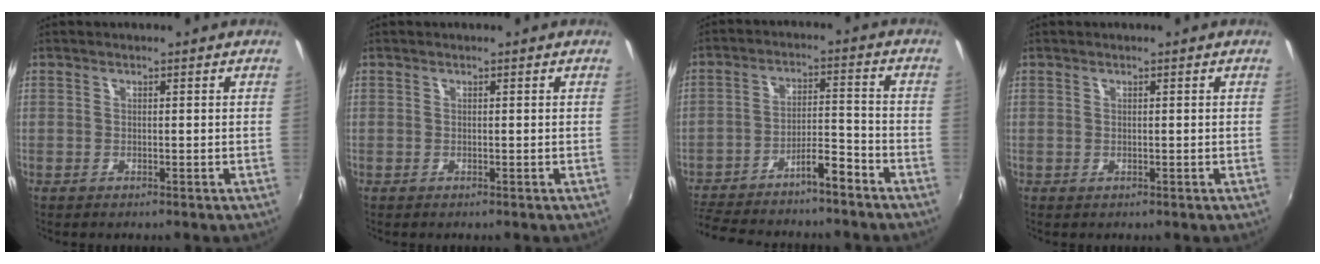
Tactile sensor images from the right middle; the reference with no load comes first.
{"total": 0.0}
{"total": 9.8, "force": [-8.5, 0.9, 4.7], "torque": [-0.096, 0.027, -0.145]}
{"total": 0.0}